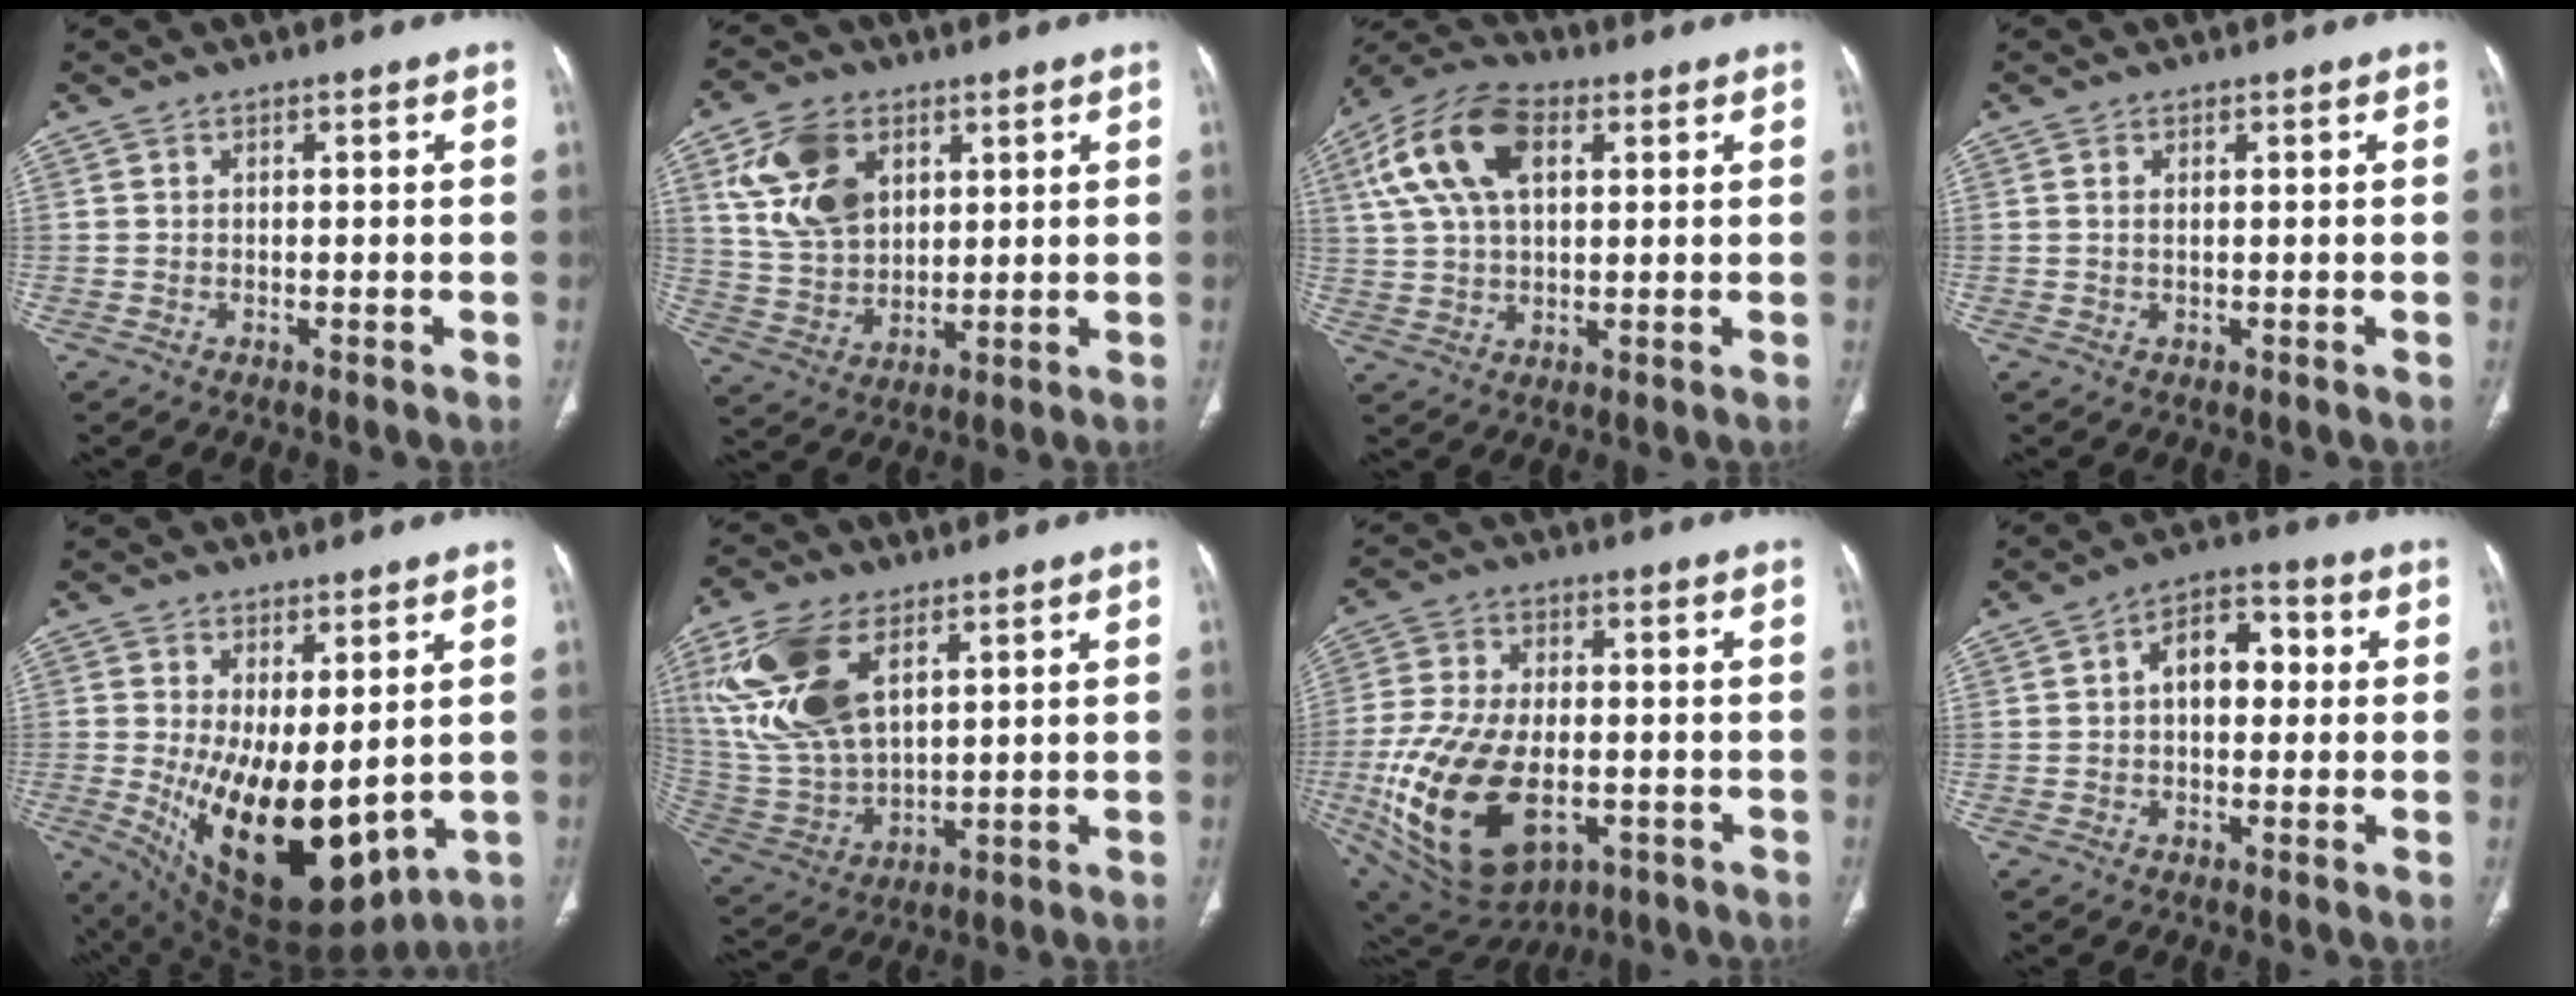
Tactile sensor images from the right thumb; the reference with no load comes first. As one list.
[{"total": 13.2, "force": [5.1, 9.0, 8.1], "torque": [-0.132, -0.012, 0.106]}, {"total": 14.9, "force": [5.0, 8.4, 11.2], "torque": [-0.219, 0.015, 0.090]}, {"total": 0.6, "force": [0.2, 0.2, 0.5], "torque": [-0.016, 0.003, 0.006]}, {"total": 18.5, "force": [-0.6, 9.0, 16.2], "torque": [-0.256, -0.037, 0.027]}, {"total": 19.1, "force": [7.8, 10.2, 14.1], "torque": [-0.290, -0.023, 0.161]}, {"total": 22.7, "force": [-5.8, 13.1, 17.6], "torque": [-0.346, -0.002, -0.074]}, {"total": 8.2, "force": [0.7, 5.2, 6.3], "torque": [-0.072, 0.027, 0.002]}]